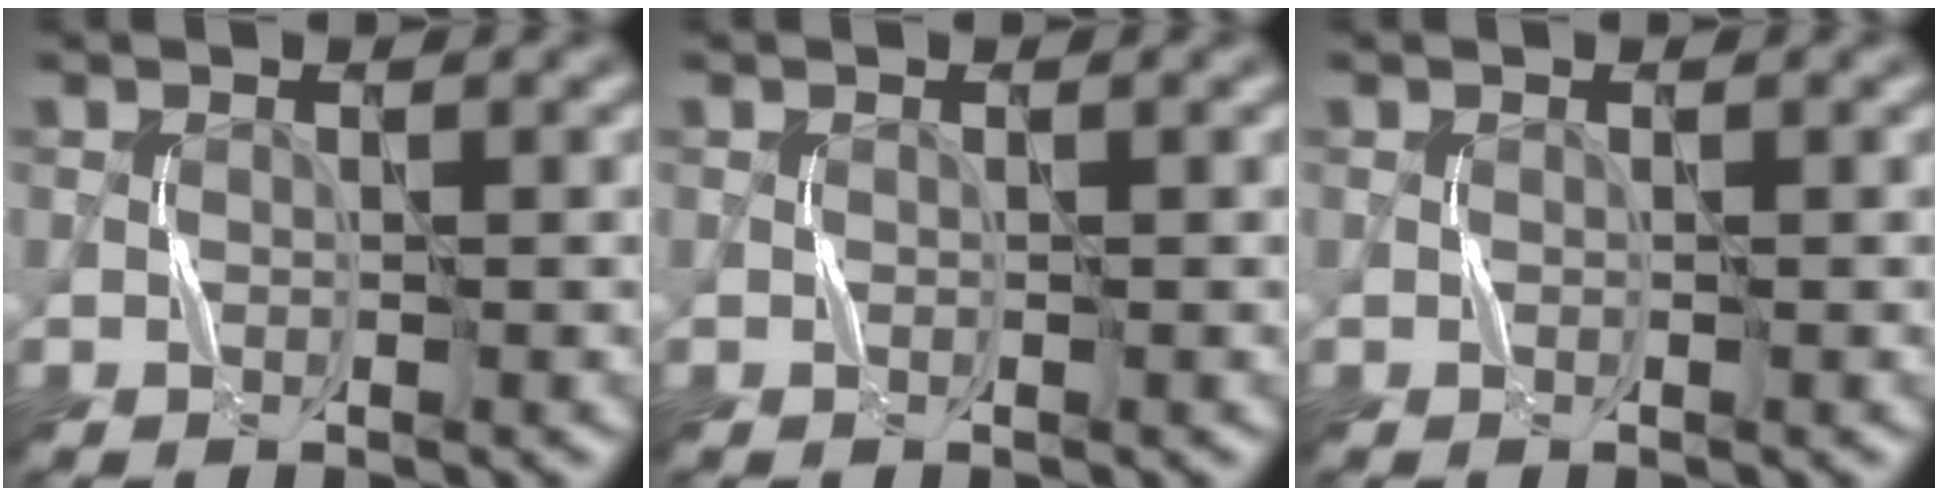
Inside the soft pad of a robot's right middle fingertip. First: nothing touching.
{"total": 0.0}
{"total": 0.0}